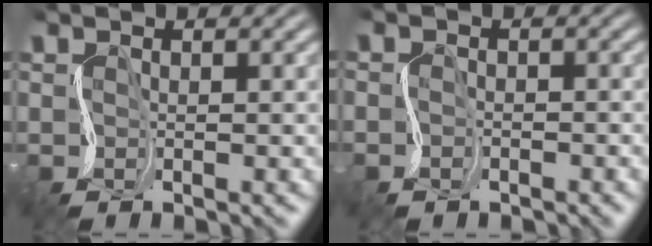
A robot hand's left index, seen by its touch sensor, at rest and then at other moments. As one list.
[{"total": 1.0, "force": [-0.7, 0.0, -0.8], "torque": [0.011, 0.008, -0.014]}]